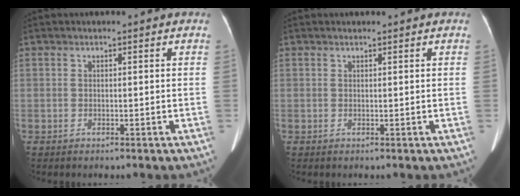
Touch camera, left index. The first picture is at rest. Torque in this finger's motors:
{"motor_torque": [-0.41, 0.33, -0.28, 0.01]}